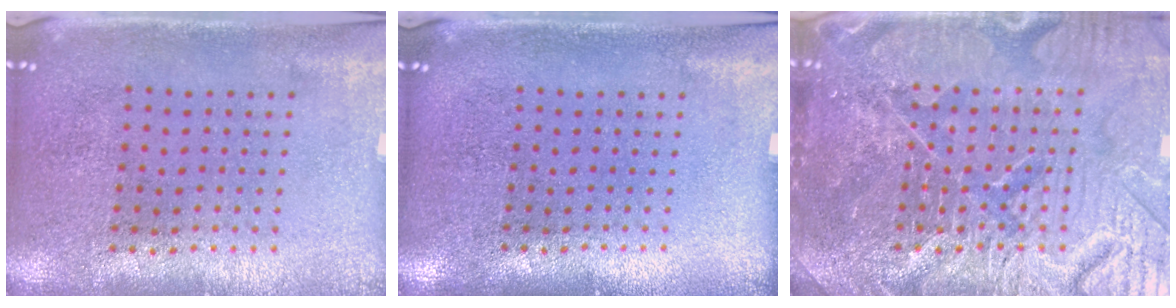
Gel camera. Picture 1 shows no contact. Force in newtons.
{"total": 0.0}
{"total": 6.4, "press": 6.3, "slide": 0.7}